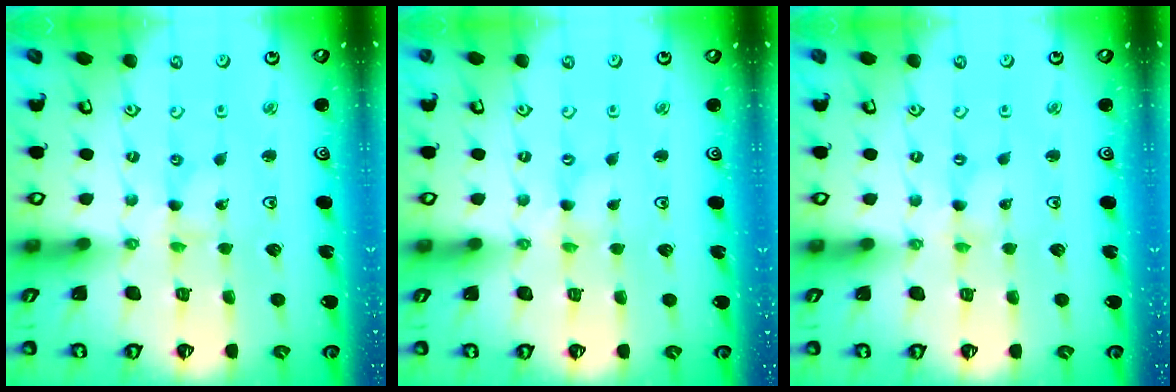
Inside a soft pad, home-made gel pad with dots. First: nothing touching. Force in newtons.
{"total": 0.0}
{"total": 0.6, "press": 0.6, "slide": 0.1}